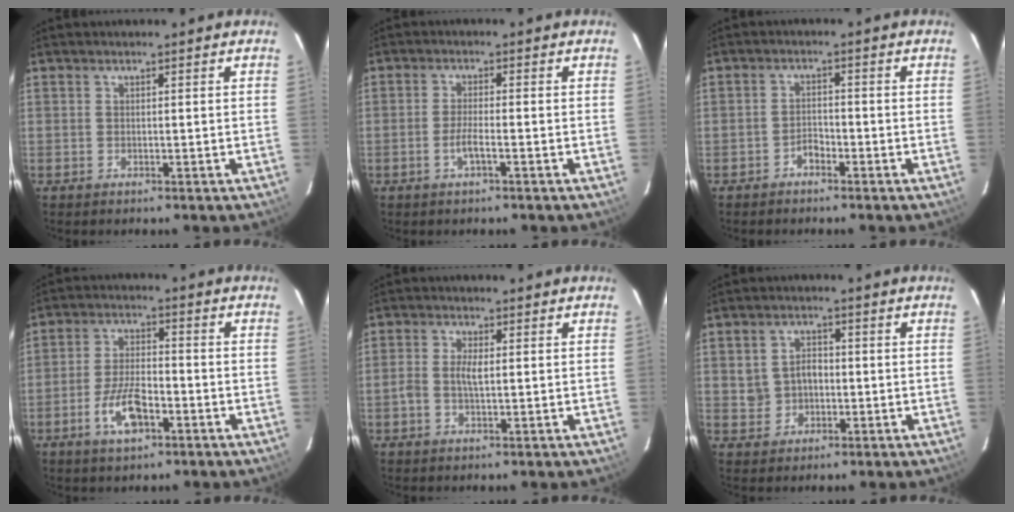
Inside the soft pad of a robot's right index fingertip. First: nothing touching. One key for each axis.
{"total": 3.0, "fx": -1.5, "fy": 0.2, "fz": 2.5, "tx": -0.055, "ty": 0.000, "tz": -0.029}
{"total": 2.1, "fx": -1.8, "fy": 1.0, "fz": 0.7, "tx": -0.015, "ty": 0.004, "tz": -0.028}
{"total": 8.2, "fx": -3.9, "fy": 3.4, "fz": 6.4, "tx": -0.135, "ty": 0.000, "tz": -0.069}
{"total": 2.9, "fx": -0.2, "fy": 1.1, "fz": 2.7, "tx": -0.059, "ty": 0.005, "tz": -0.007}
{"total": 4.3, "fx": -0.2, "fy": 3.7, "fz": 2.0, "tx": -0.039, "ty": 0.013, "tz": 0.004}